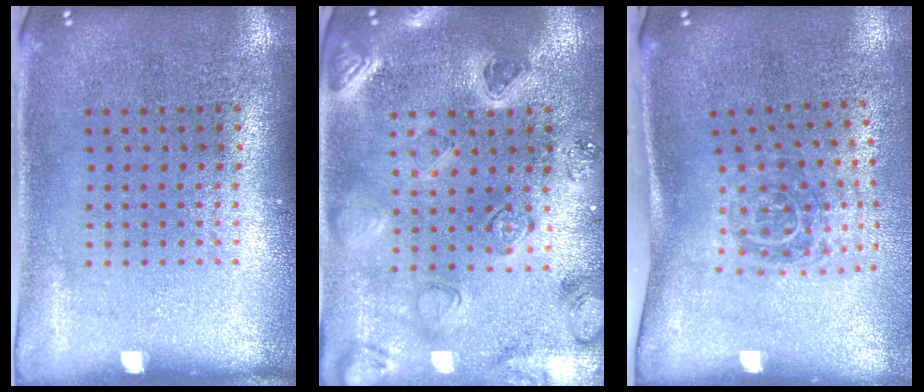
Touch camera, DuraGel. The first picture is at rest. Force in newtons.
{"total": 2.2, "press": 2.2, "slide": 0.4}
{"total": 1.8, "press": 1.2, "slide": 1.4}